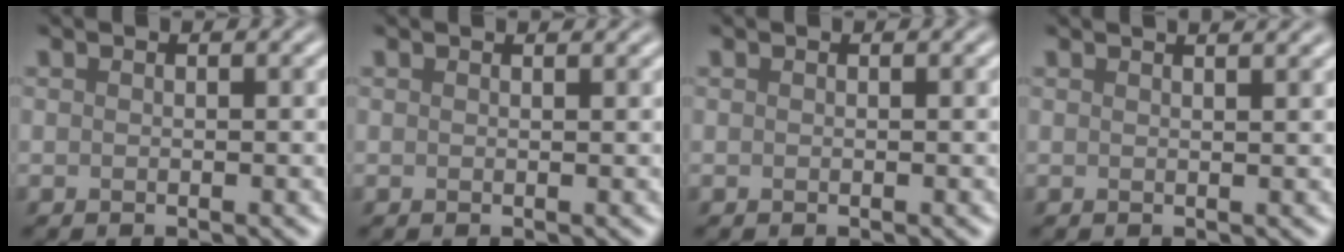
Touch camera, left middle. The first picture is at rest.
{"total": 1.0, "force": [1.0, 0.2, 0.3], "torque": [-0.004, -0.001, 0.009]}
{"total": 0.0}
{"total": 3.0, "force": [2.2, 1.1, 1.6], "torque": [0.005, 0.014, -0.002]}